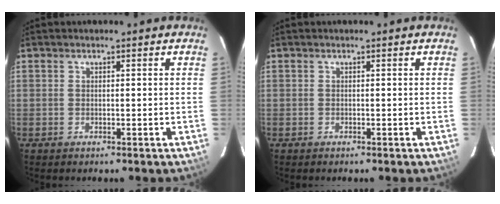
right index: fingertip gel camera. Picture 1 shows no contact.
{"total": 0.0}